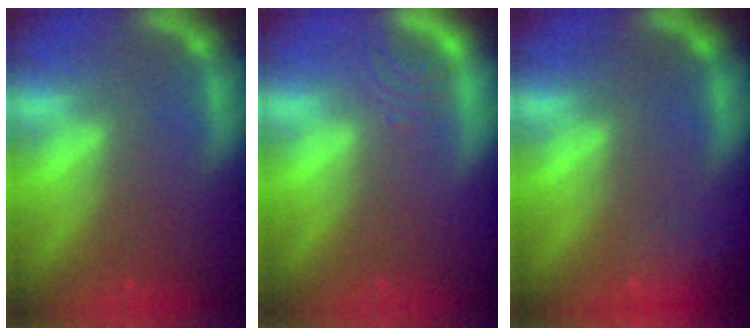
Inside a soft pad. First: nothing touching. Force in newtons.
{"total": 2.0}
{"total": 4.6}